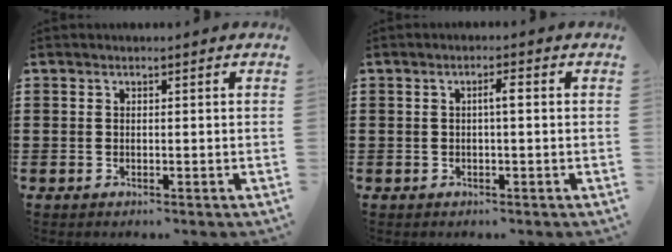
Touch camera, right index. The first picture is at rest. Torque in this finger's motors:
{"motor_torque": [0.37, -0.30, 0.06, 0.05]}